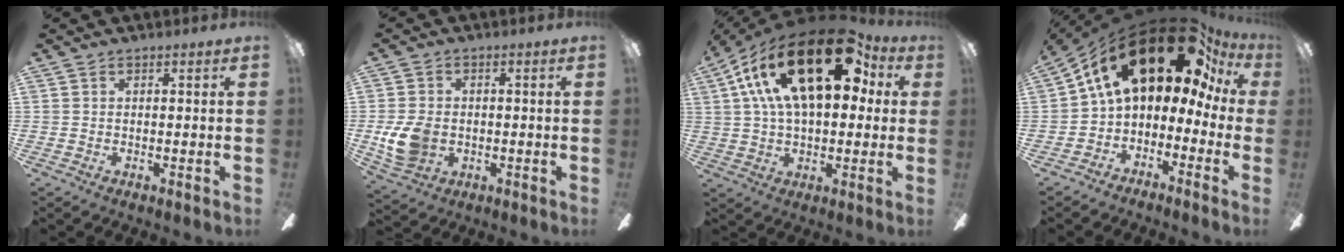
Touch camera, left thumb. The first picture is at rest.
{"total": 8.5, "force": [-1.2, 6.5, 5.4], "torque": [-0.123, 0.009, -0.020]}
{"total": 27.9, "force": [11.3, 14.0, 21.3], "torque": [-0.381, -0.041, 0.182]}
{"total": 22.1, "force": [12.0, 10.1, 15.6], "torque": [-0.272, -0.075, 0.211]}